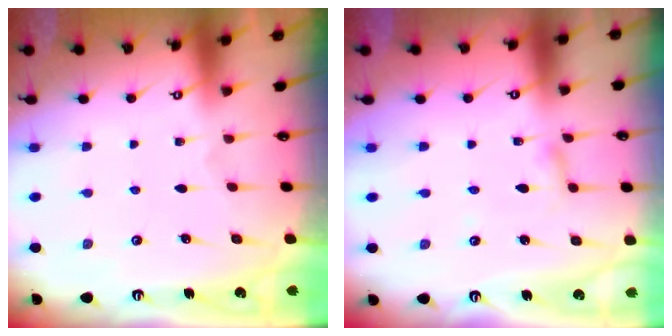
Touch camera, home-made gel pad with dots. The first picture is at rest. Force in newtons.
{"total": 2.0, "press": 2.0, "slide": 0.2}